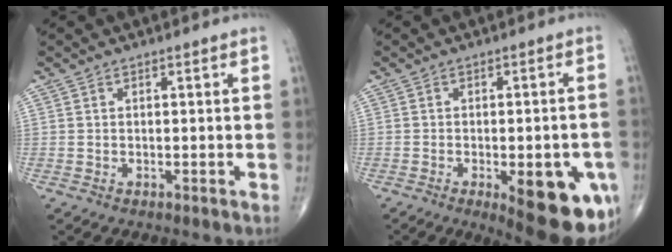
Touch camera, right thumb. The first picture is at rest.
{"total": 16.0, "force": [-6.0, 5.9, 13.6], "torque": [-0.119, 0.006, -0.061]}